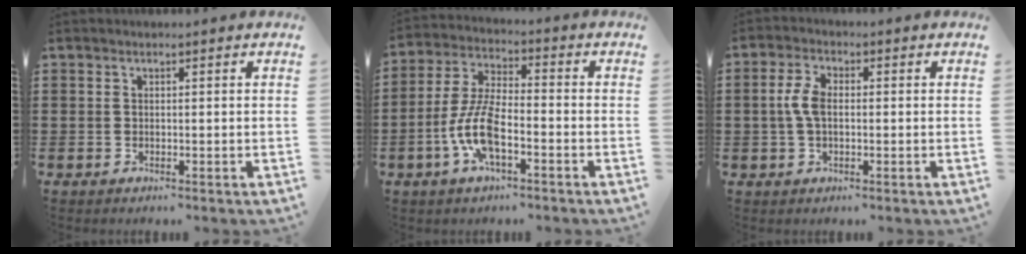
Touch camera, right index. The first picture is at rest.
{"total": 8.5, "force": [-3.2, 3.1, 7.3], "torque": [-0.171, -0.009, -0.065]}
{"total": 4.5, "force": [0.1, 2.4, 3.8], "torque": [-0.099, 0.000, -0.007]}